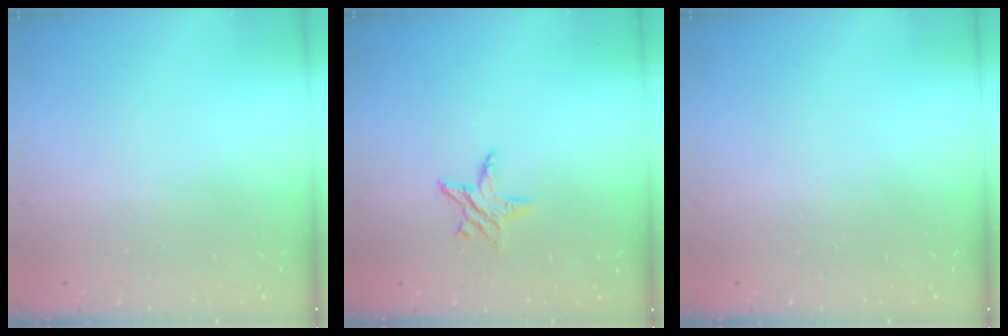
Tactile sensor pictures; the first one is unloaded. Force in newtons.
{"total": 5.0, "press": 4.9, "slide": 0.5}
{"total": 0.0}